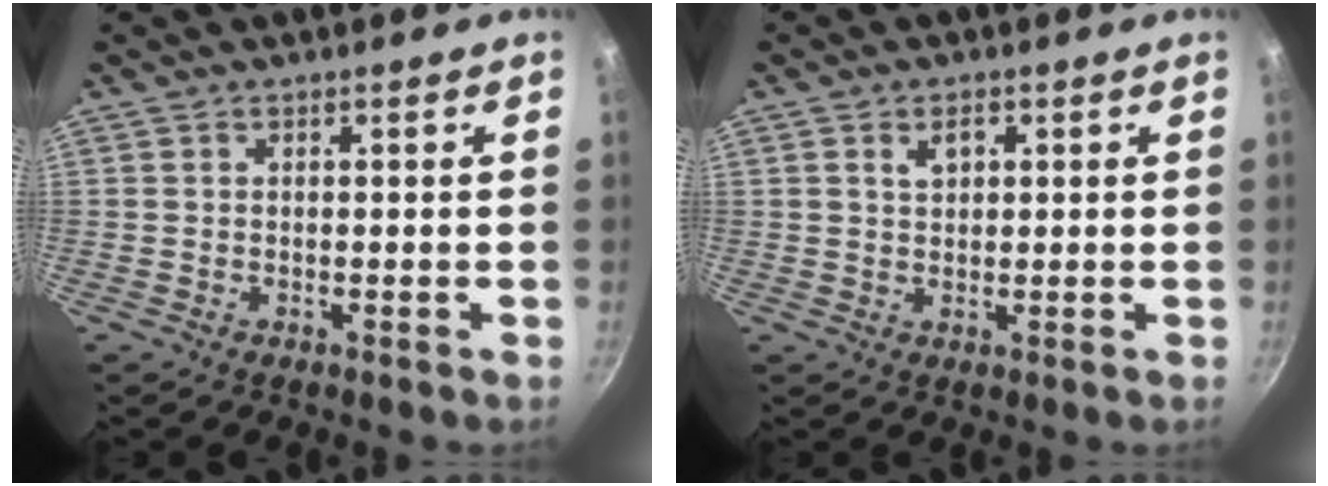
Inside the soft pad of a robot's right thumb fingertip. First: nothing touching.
{"total": 3.1, "force": [1.1, 2.1, 2.0], "torque": [-0.019, 0.001, 0.018]}